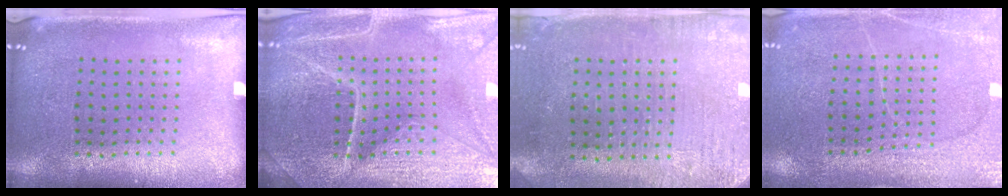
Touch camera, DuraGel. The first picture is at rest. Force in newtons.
{"total": 5.2, "press": 4.9, "slide": 1.9}
{"total": 3.1, "press": 2.7, "slide": 1.5}
{"total": 2.9, "press": 2.9, "slide": 0.2}